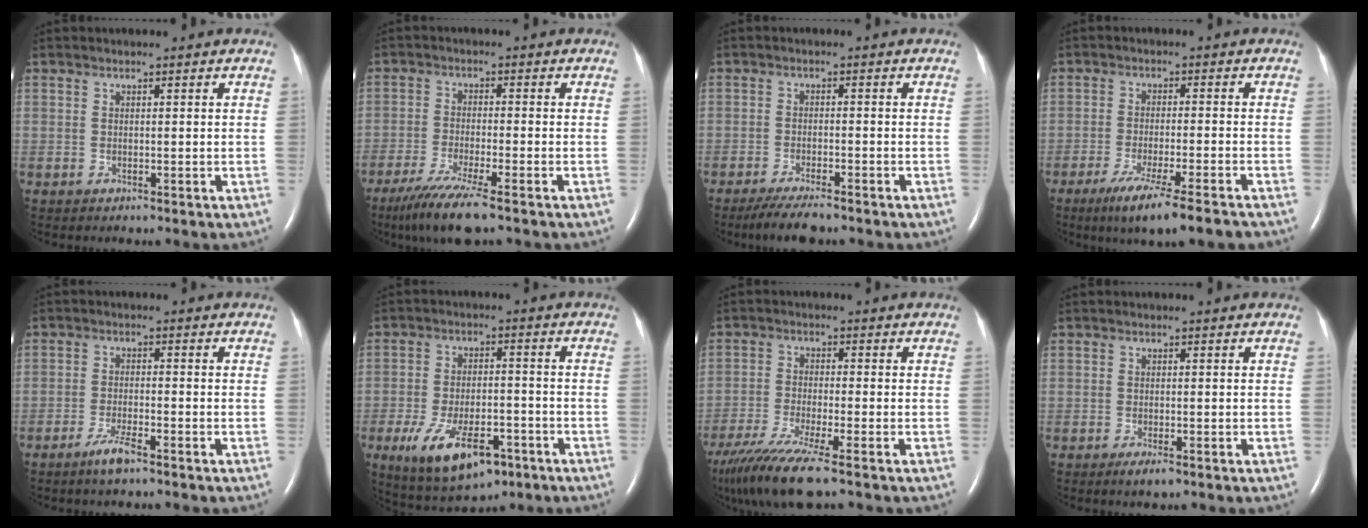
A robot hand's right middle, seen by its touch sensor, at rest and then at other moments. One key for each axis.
{"total": 8.3, "fx": -6.0, "fy": 0.1, "fz": 5.7, "tx": -0.106, "ty": -0.024, "tz": -0.104}
{"total": 5.9, "fx": -4.9, "fy": 0.9, "fz": 3.2, "tx": -0.058, "ty": -0.014, "tz": -0.083}
{"total": 11.2, "fx": -8.3, "fy": 0.1, "fz": 7.4, "tx": -0.114, "ty": -0.027, "tz": -0.127}
{"total": 3.5, "fx": -2.6, "fy": 0.3, "fz": 2.3, "tx": -0.055, "ty": -0.005, "tz": -0.049}
{"total": 11.9, "fx": -6.1, "fy": 5.2, "fz": 8.7, "tx": -0.163, "ty": -0.008, "tz": -0.090}
{"total": 11.3, "fx": -8.3, "fy": 0.2, "fz": 7.7, "tx": -0.142, "ty": -0.032, "tz": -0.144}
{"total": 1.8, "fx": -1.1, "fy": 0.4, "fz": 1.3, "tx": -0.025, "ty": -0.004, "tz": -0.016}